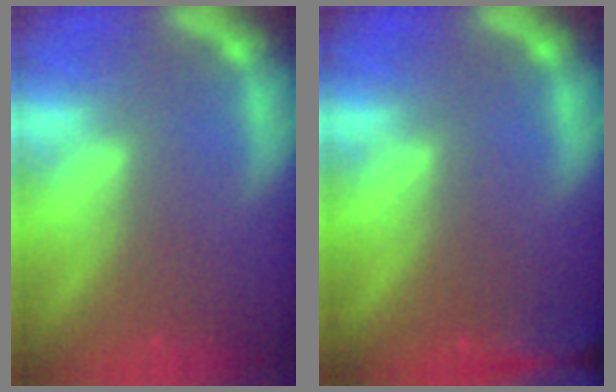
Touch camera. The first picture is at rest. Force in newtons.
{"total": 6.0}